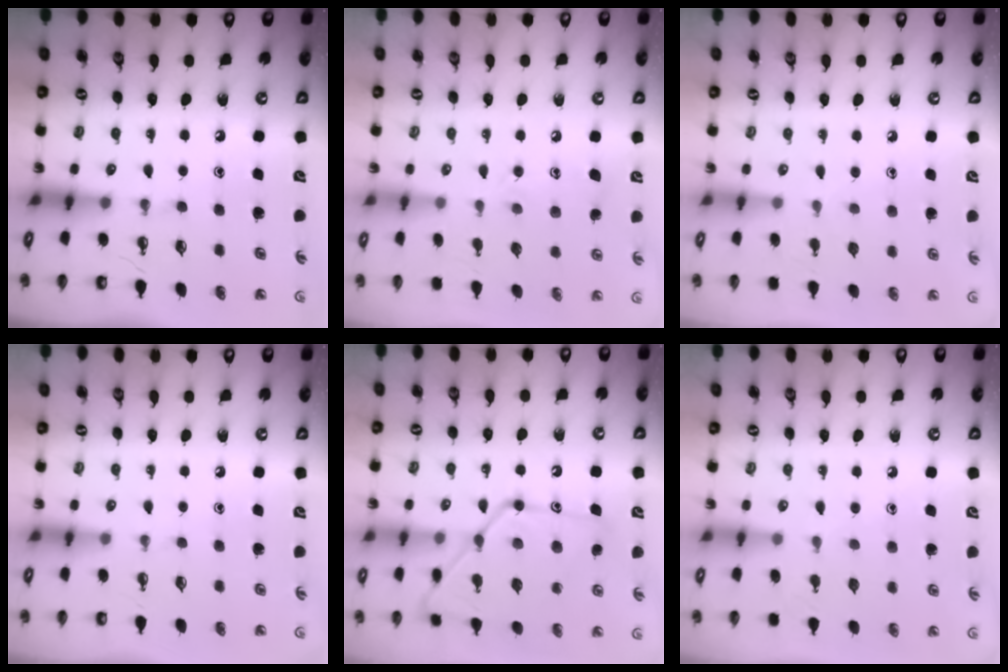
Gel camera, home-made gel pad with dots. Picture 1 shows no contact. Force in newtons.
{"total": 10.3, "press": 10.3, "slide": 0.7}
{"total": 3.8, "press": 3.8, "slide": 0.4}
{"total": 0.0}
{"total": 17.8, "press": 17.7, "slide": 1.5}
{"total": 5.5, "press": 5.5, "slide": 0.5}